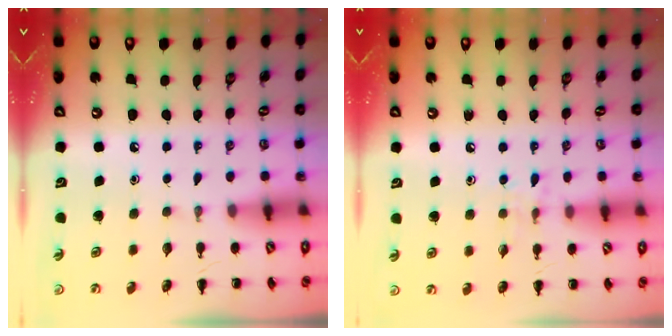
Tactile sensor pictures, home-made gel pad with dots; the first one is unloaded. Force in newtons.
{"total": 6.1, "press": 5.8, "slide": 1.9}